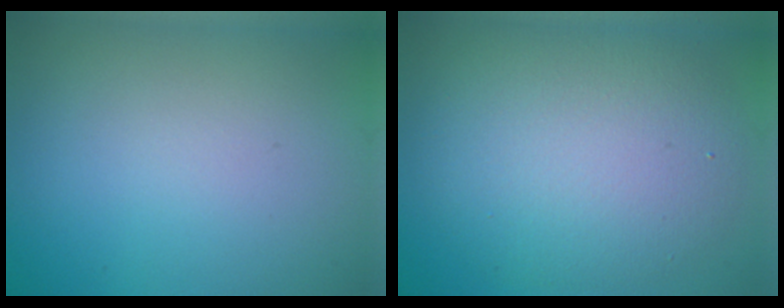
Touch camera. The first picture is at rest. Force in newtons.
{"total": 8.1, "press": 8.1, "slide": 0.4}